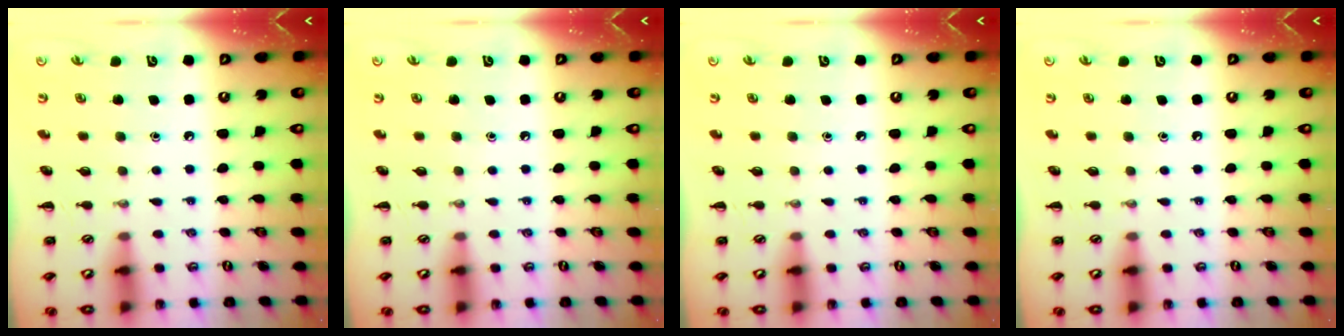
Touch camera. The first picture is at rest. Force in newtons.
{"total": 0.0}
{"total": 0.0}
{"total": 0.0}